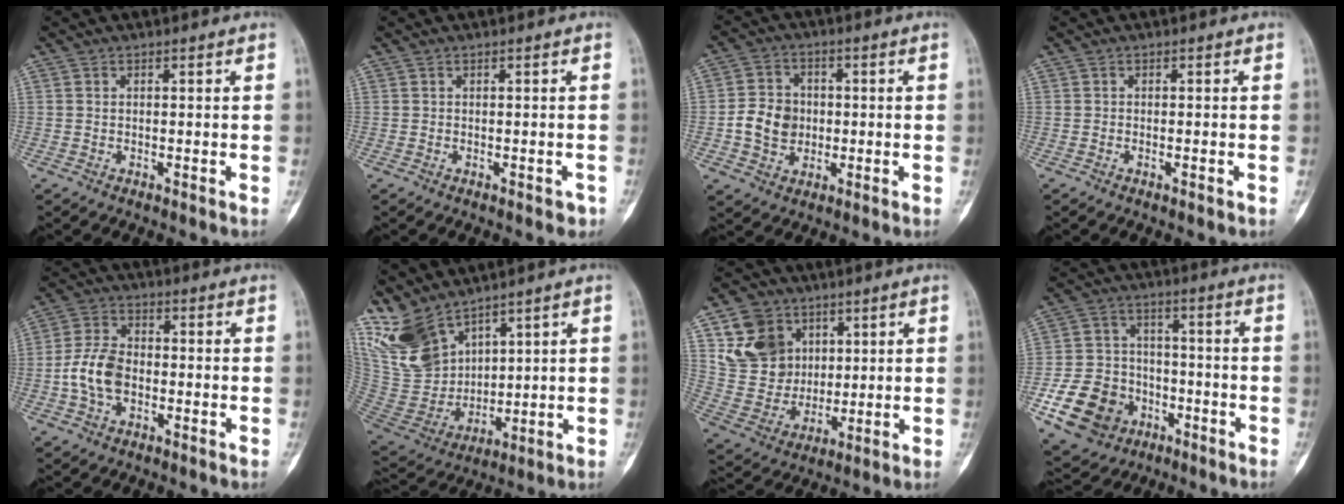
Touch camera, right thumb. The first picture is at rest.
{"total": 1.0, "force": [-0.4, 0.6, 0.6], "torque": [0.002, 0.007, -0.002]}
{"total": 8.3, "force": [-0.8, 7.5, 3.5], "torque": [-0.034, 0.012, -0.016]}
{"total": 0.6, "force": [-0.2, 0.1, 0.5], "torque": [-0.005, 0.003, -0.002]}
{"total": 8.5, "force": [-1.7, 5.6, 6.1], "torque": [-0.118, 0.019, -0.039]}
{"total": 15.6, "force": [11.7, 7.7, 6.8], "torque": [-0.117, -0.053, 0.256]}
{"total": 13.8, "force": [5.9, 11.2, 5.5], "torque": [-0.074, -0.018, 0.126]}
{"total": 15.8, "force": [-6.4, 12.7, 6.8], "torque": [-0.112, 0.044, -0.101]}